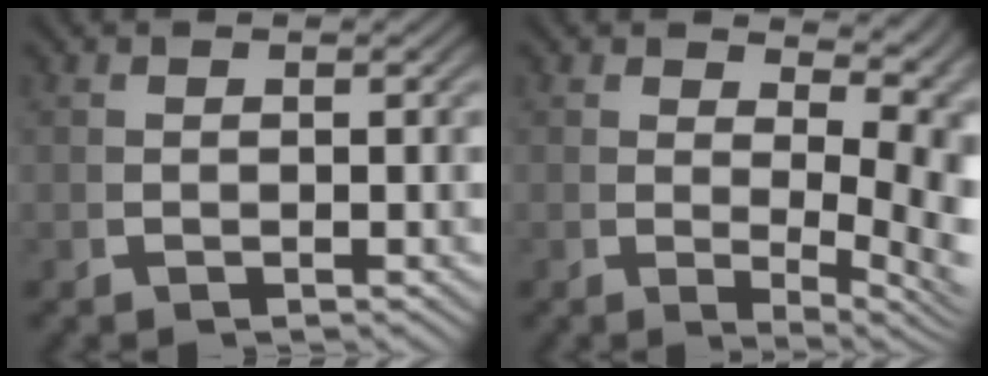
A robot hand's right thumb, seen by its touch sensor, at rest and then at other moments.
{"total": 6.2, "force": [0.4, 3.0, 5.4], "torque": [-0.058, -0.021, 0.016]}